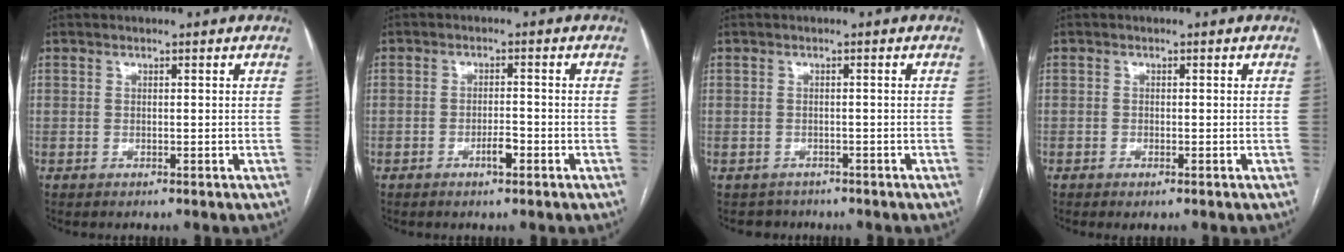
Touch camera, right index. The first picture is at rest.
{"total": 2.5, "force": [-1.3, 0.7, 2.0], "torque": [-0.034, 0.001, -0.022]}
{"total": 2.2, "force": [-1.7, 1.3, -0.4], "torque": [-0.001, 0.003, -0.026]}
{"total": 1.0, "force": [-0.6, 0.2, 0.7], "torque": [-0.012, -0.001, -0.008]}